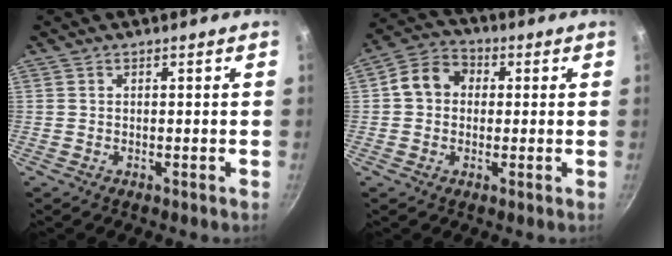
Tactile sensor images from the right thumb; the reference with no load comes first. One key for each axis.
{"total": 7.9, "fx": 0.7, "fy": 6.5, "fz": 4.4, "tx": -0.062, "ty": 0.022, "tz": 0.000}